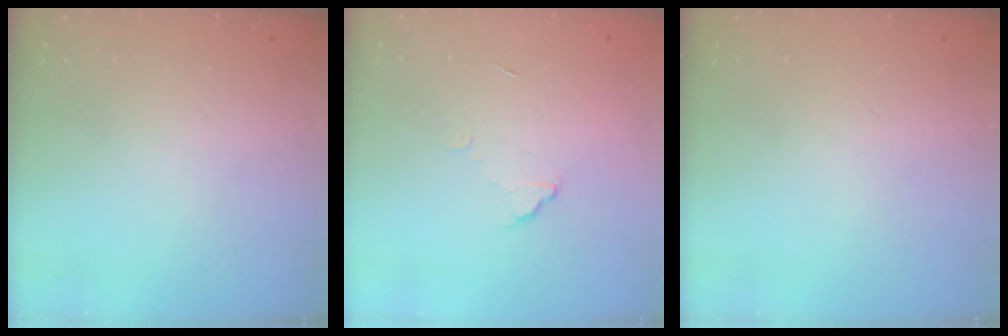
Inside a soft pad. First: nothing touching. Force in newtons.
{"total": 3.8, "press": 3.8, "slide": 0.2}
{"total": 0.0}